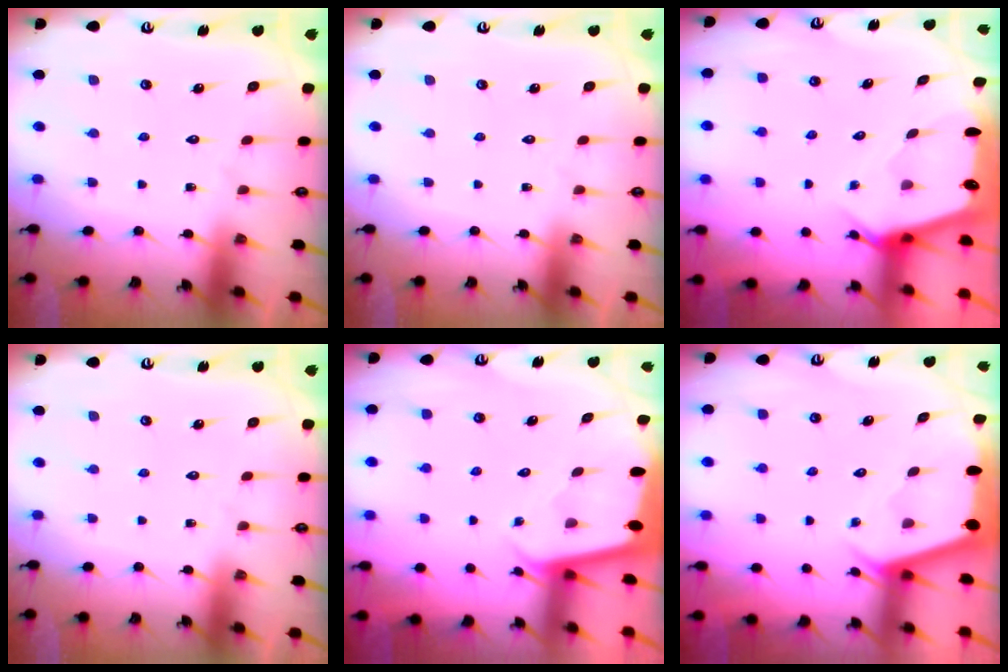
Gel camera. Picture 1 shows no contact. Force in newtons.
{"total": 0.0}
{"total": 2.7, "press": 2.7, "slide": 0.1}
{"total": 0.0}
{"total": 1.9, "press": 1.9, "slide": 0.1}
{"total": 2.3, "press": 2.3, "slide": 0.3}